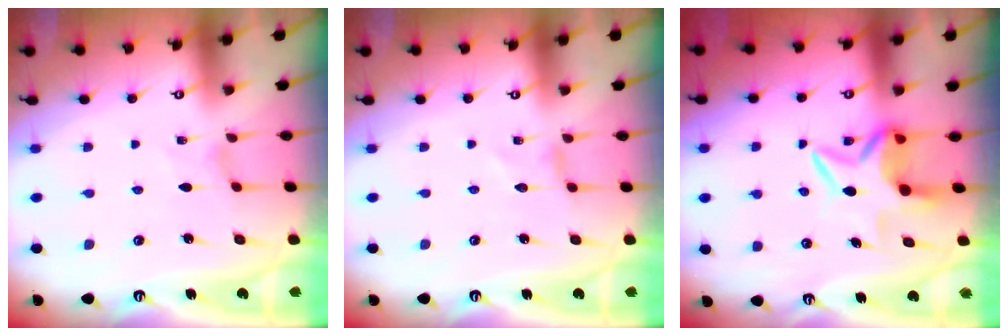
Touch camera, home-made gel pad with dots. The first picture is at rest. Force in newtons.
{"total": 0.0}
{"total": 6.3, "press": 6.2, "slide": 1.2}